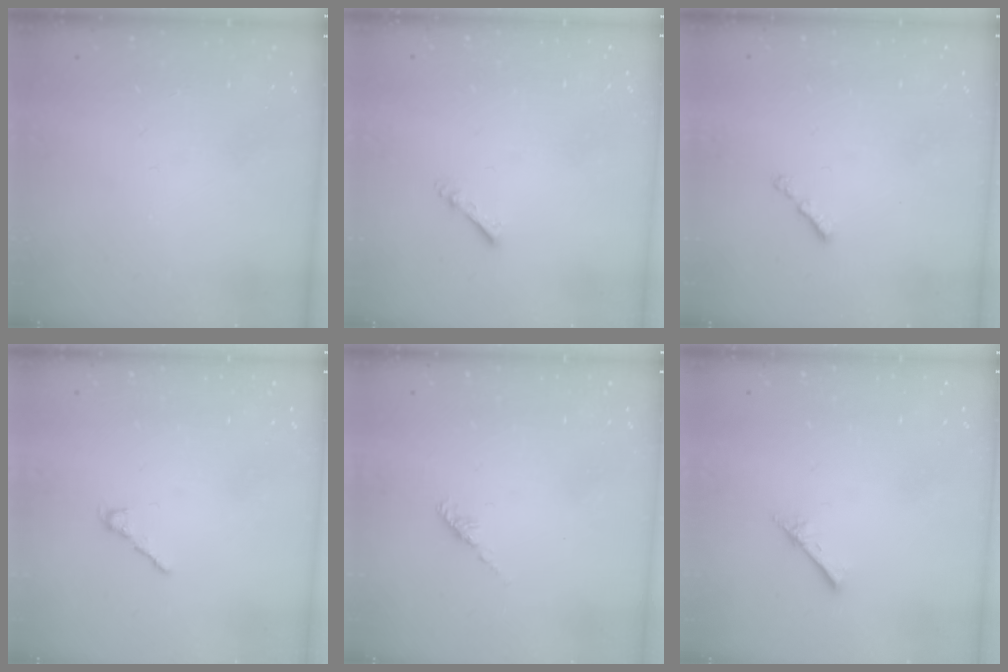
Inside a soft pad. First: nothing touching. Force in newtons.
{"total": 2.2, "press": 2.1, "slide": 0.4}
{"total": 1.1, "press": 1.0, "slide": 0.4}
{"total": 1.7, "press": 1.5, "slide": 0.6}
{"total": 2.2, "press": 2.1, "slide": 0.6}
{"total": 2.4, "press": 2.4, "slide": 0.3}